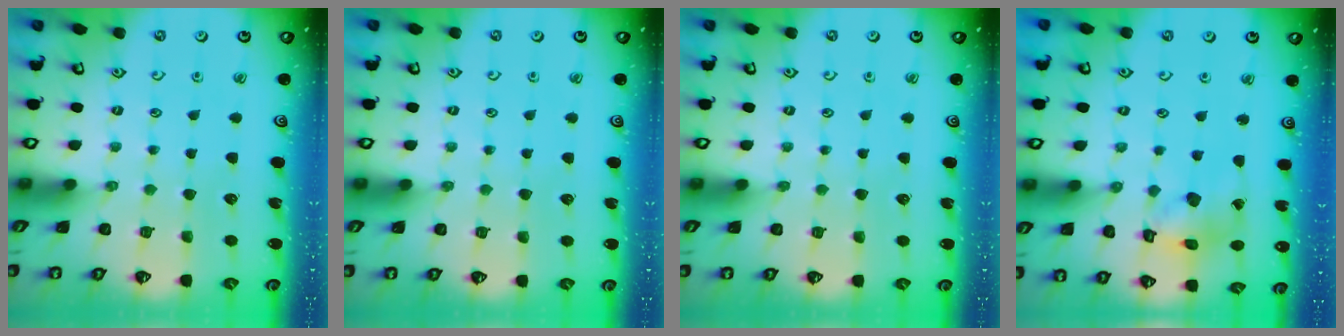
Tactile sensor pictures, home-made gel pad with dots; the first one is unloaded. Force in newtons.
{"total": 0.0}
{"total": 0.0}
{"total": 10.8, "press": 10.7, "slide": 1.1}